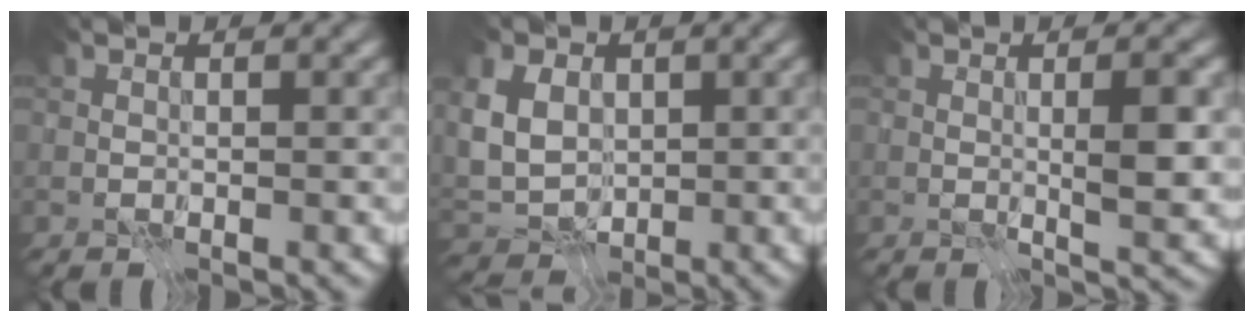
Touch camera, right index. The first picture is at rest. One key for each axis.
{"total": 6.6, "fx": 1.2, "fy": 5.1, "fz": 4.0, "tx": -0.091, "ty": 0.017, "tz": 0.013}
{"total": 3.7, "fx": 0.2, "fy": 0.3, "fz": 3.7, "tx": -0.057, "ty": -0.001, "tz": 0.003}